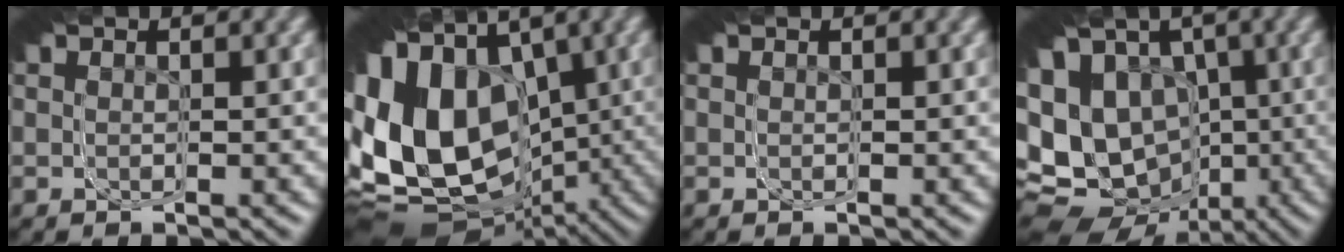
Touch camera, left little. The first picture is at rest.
{"total": 22.2, "force": [-5.1, 14.0, 16.5], "torque": [-0.249, -0.028, -0.071]}
{"total": 0.0}
{"total": 14.7, "force": [-3.6, 9.7, 10.5], "torque": [-0.137, -0.021, -0.057]}